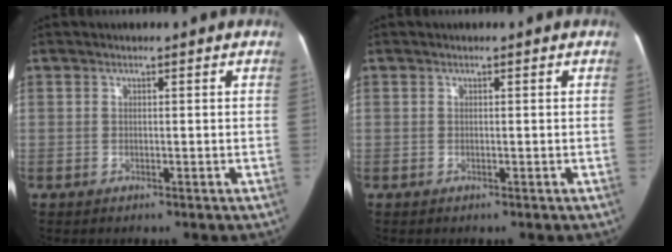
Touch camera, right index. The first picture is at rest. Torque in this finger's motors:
{"motor_torque": [-0.03, 0.02, 0.00, 0.00]}